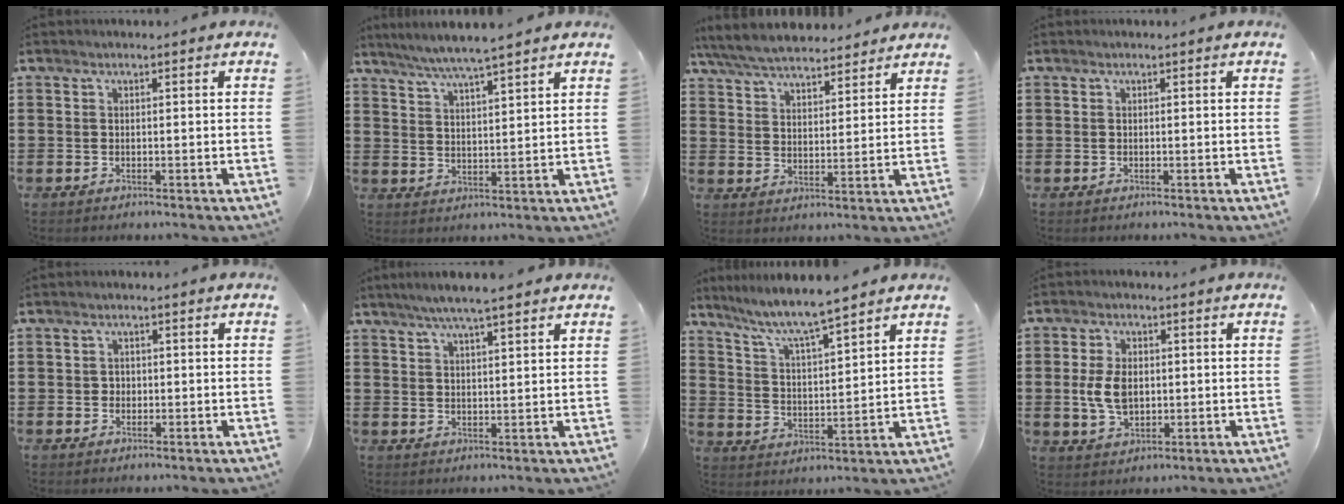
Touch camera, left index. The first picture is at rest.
{"total": 5.2, "force": [4.6, -0.5, 2.2], "torque": [-0.058, -0.018, 0.081]}
{"total": 6.4, "force": [6.1, 1.2, 1.7], "torque": [-0.058, -0.021, 0.110]}
{"total": 0.0}
{"total": 1.1, "force": [0.0, 1.1, 0.3], "torque": [-0.010, 0.006, -0.001]}
{"total": 4.8, "force": [3.9, 0.1, 2.9], "torque": [-0.064, -0.004, 0.068]}
{"total": 6.3, "force": [5.6, -0.2, 2.8], "torque": [-0.078, -0.033, 0.091]}
{"total": 6.1, "force": [0.1, 3.9, 4.7], "torque": [-0.114, 0.005, -0.004]}